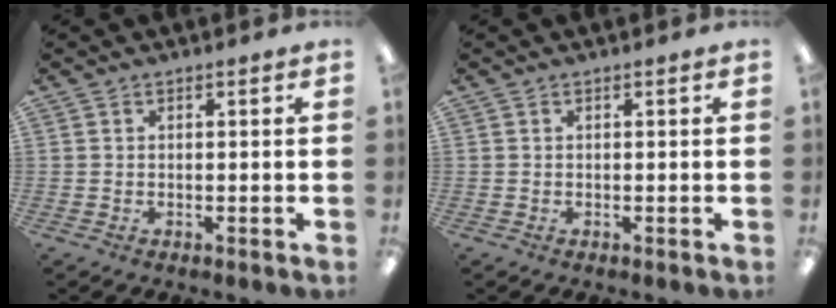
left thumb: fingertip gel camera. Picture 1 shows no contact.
{"total": 0.0}